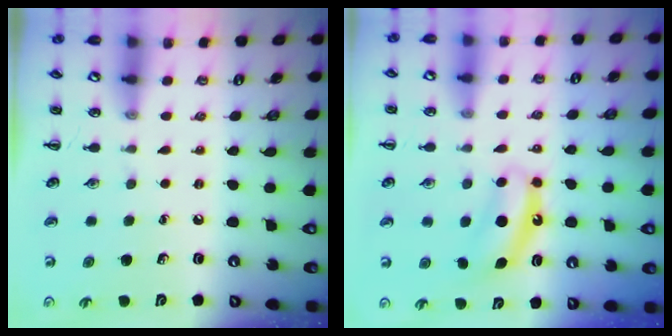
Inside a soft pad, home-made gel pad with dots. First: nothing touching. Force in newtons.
{"total": 6.4, "press": 6.4, "slide": 1.0}